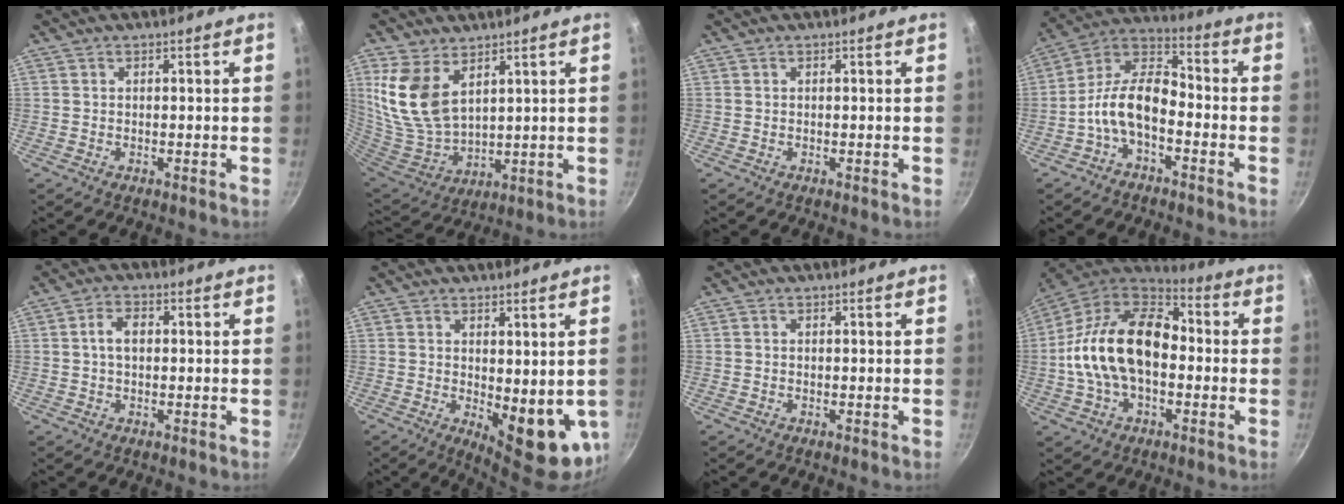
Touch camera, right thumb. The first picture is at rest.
{"total": 13.9, "force": [6.1, 8.1, 9.4], "torque": [-0.186, -0.041, 0.138]}
{"total": 0.0}
{"total": 11.2, "force": [-4.1, 5.8, 8.6], "torque": [-0.152, 0.055, -0.095]}
{"total": 4.0, "force": [0.3, 2.6, 3.1], "torque": [-0.048, 0.011, 0.001]}
{"total": 11.2, "force": [-0.1, 5.0, 10.0], "torque": [-0.107, -0.015, 0.016]}
{"total": 0.0}
{"total": 21.3, "force": [-1.2, 13.3, 16.5], "torque": [-0.277, 0.044, -0.038]}